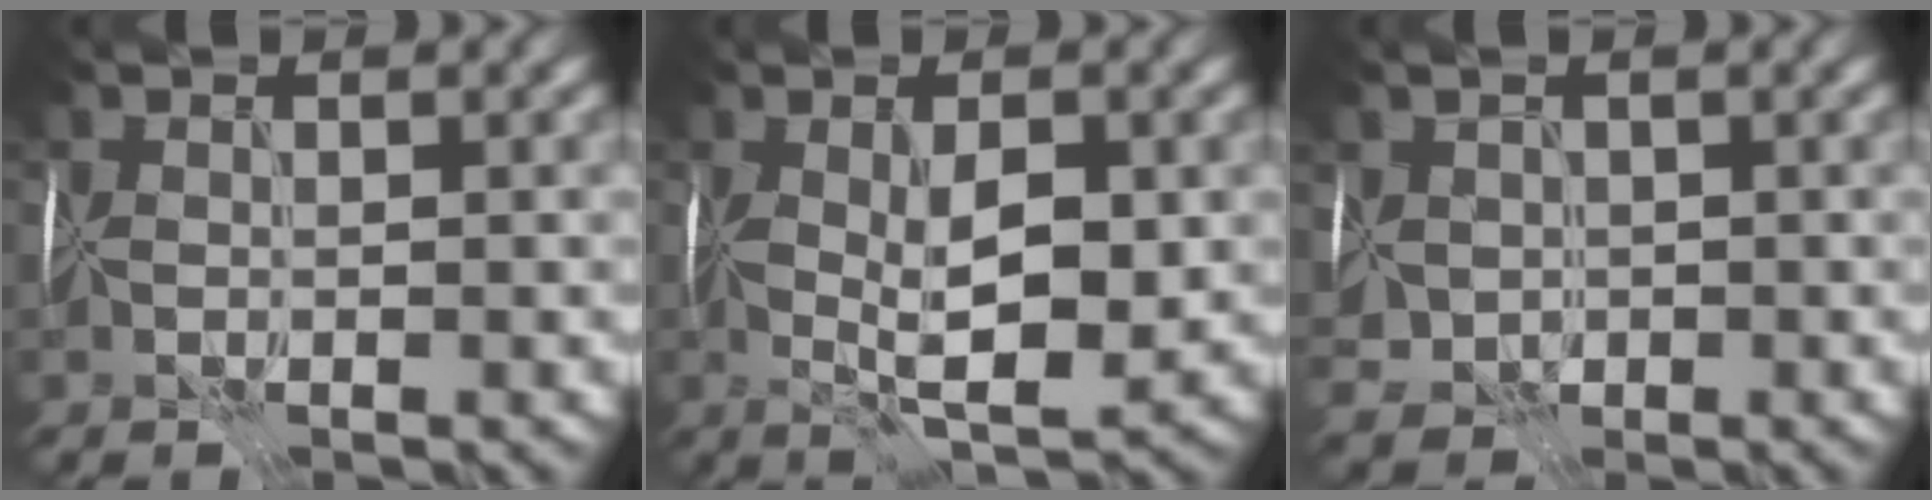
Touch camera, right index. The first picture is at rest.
{"total": 6.3, "force": [0.0, 2.4, 5.8], "torque": [-0.104, -0.005, 0.004]}
{"total": 2.5, "force": [0.5, 2.3, 1.1], "torque": [-0.025, 0.000, 0.013]}